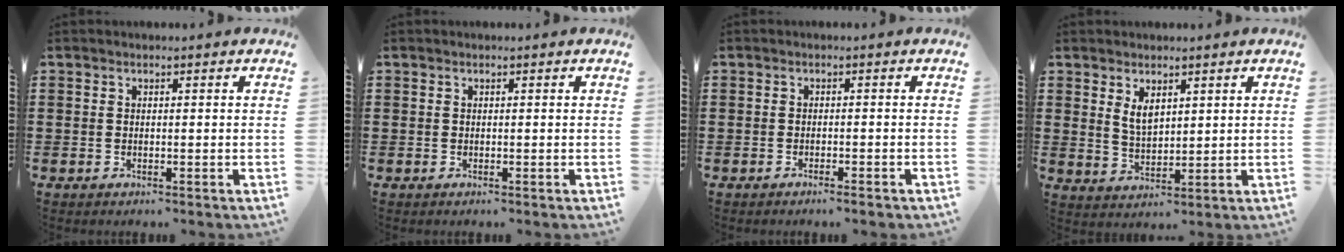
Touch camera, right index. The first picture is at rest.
{"total": 0.0}
{"total": 1.1, "force": [-0.9, -0.1, 0.5], "torque": [-0.011, -0.002, -0.017]}
{"total": 3.6, "force": [1.9, 1.9, 2.3], "torque": [-0.043, 0.002, 0.034]}